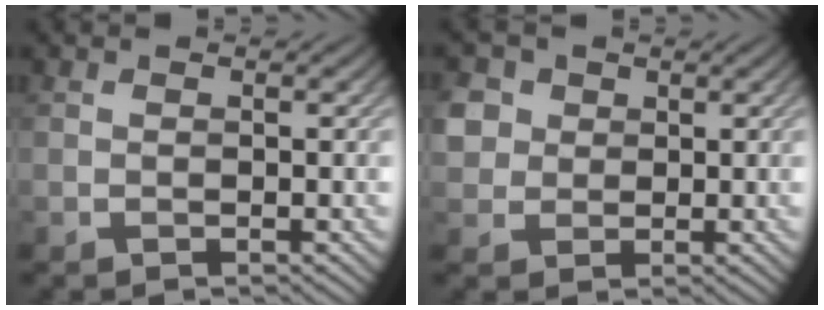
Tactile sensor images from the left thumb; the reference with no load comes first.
{"total": 4.4, "force": [1.2, 3.9, 1.4], "torque": [-0.063, 0.009, 0.014]}